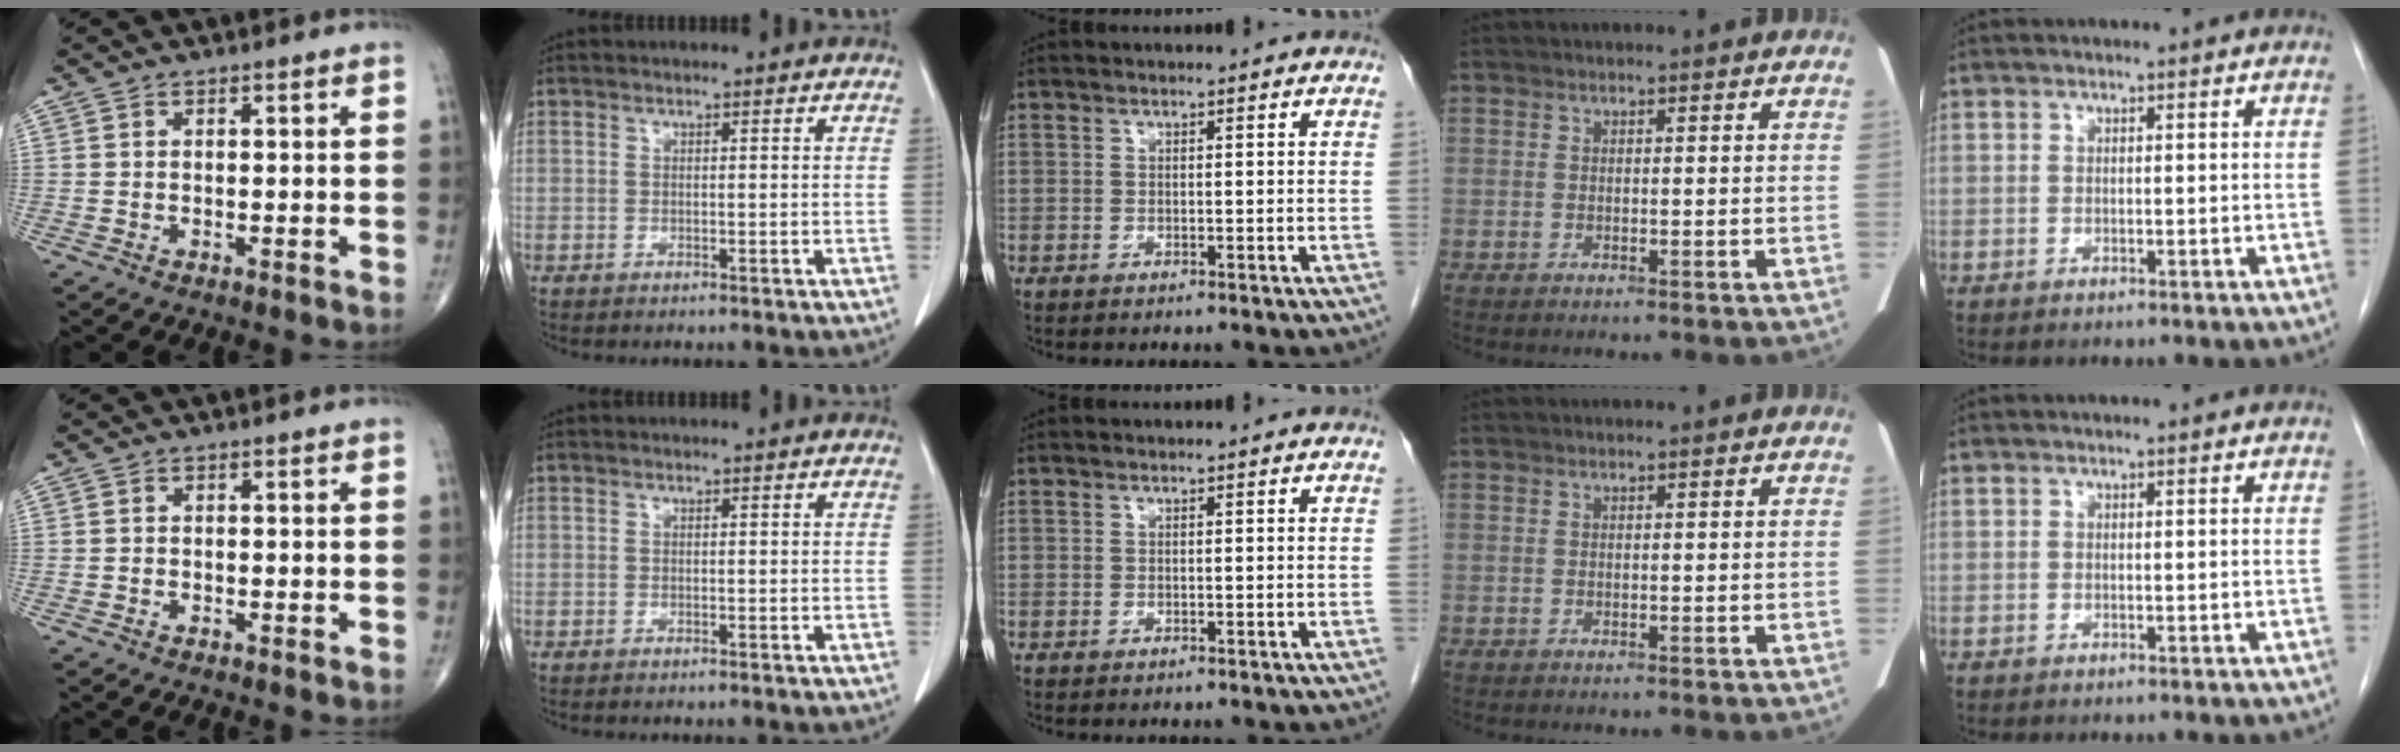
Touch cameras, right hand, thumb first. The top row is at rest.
{}